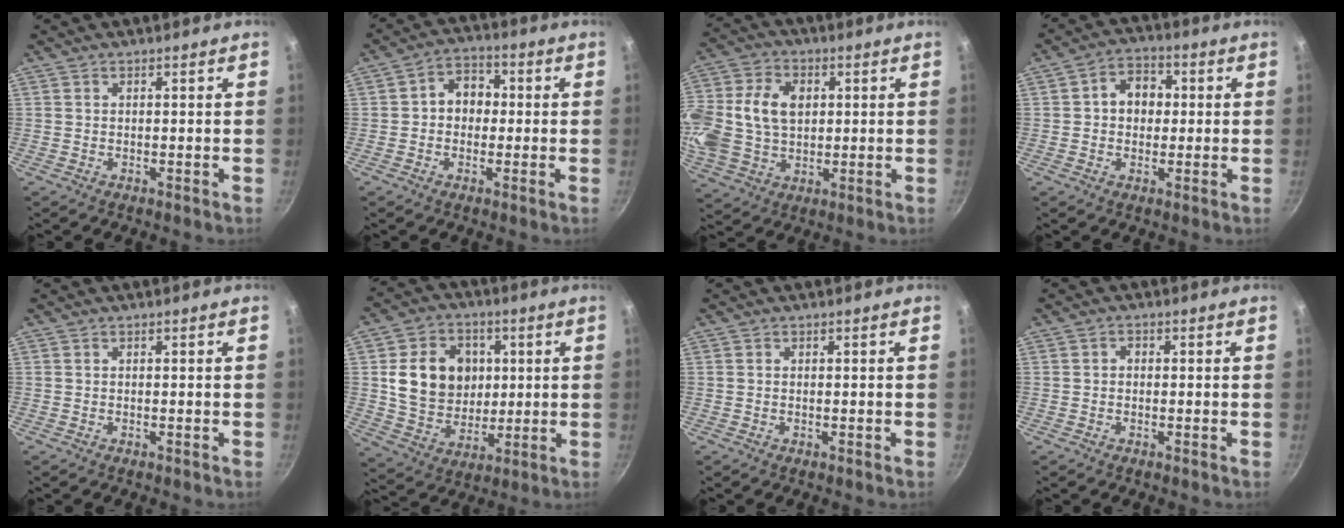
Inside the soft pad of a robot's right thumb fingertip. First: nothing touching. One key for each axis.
{"total": 6.7, "fx": 0.1, "fy": 5.4, "fz": 3.9, "tx": -0.020, "ty": 0.017, "tz": -0.010}
{"total": 20.6, "fx": 2.9, "fy": 15.2, "fz": 13.5, "tx": -0.299, "ty": 0.027, "tz": 0.055}
{"total": 7.1, "fx": 0.7, "fy": 5.7, "fz": 4.3, "tx": -0.031, "ty": 0.011, "tz": 0.000}
{"total": 0.0}
{"total": 15.3, "fx": 2.4, "fy": 12.8, "fz": 8.2, "tx": -0.114, "ty": 0.001, "tz": 0.050}
{"total": 0.0}
{"total": 1.3, "fx": -0.1, "fy": 1.1, "fz": 0.7, "tx": -0.011, "ty": 0.006, "tz": -0.004}